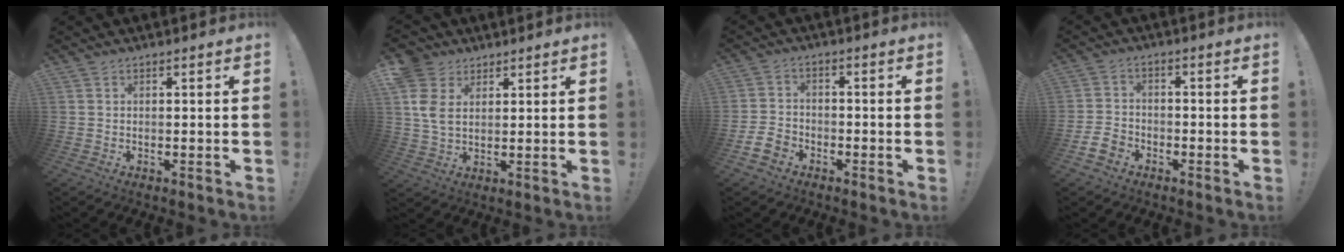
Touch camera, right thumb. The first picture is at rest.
{"total": 9.5, "force": [3.5, 7.0, 5.3], "torque": [-0.115, -0.012, 0.068]}
{"total": 6.5, "force": [-4.1, 4.2, 2.7], "torque": [-0.064, 0.019, -0.075]}
{"total": 6.1, "force": [-3.9, 3.9, 2.5], "torque": [-0.062, 0.017, -0.073]}